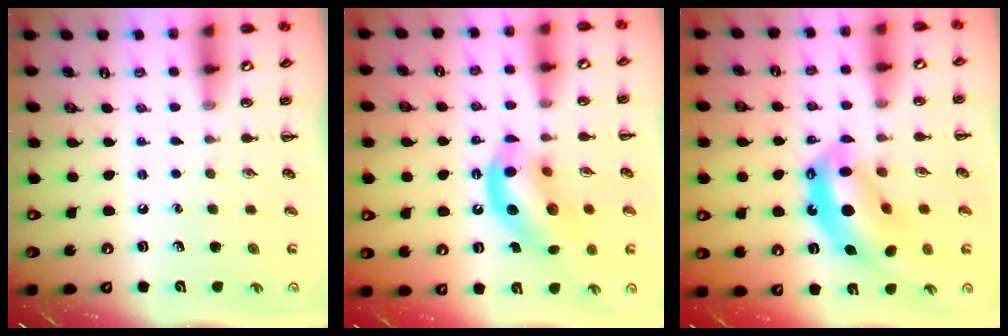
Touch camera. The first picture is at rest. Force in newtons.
{"total": 12.8, "press": 12.4, "slide": 3.2}
{"total": 12.4, "press": 12.0, "slide": 3.2}